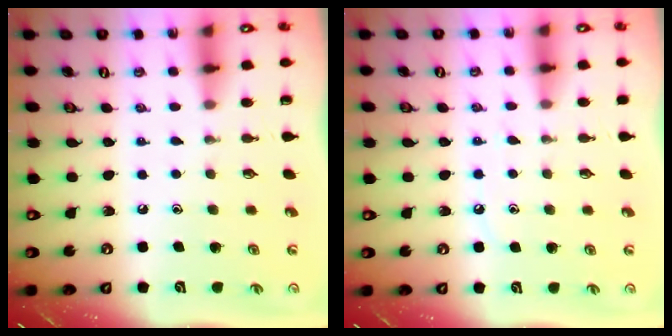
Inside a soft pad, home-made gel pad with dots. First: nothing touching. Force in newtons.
{"total": 6.3, "press": 6.2, "slide": 1.0}